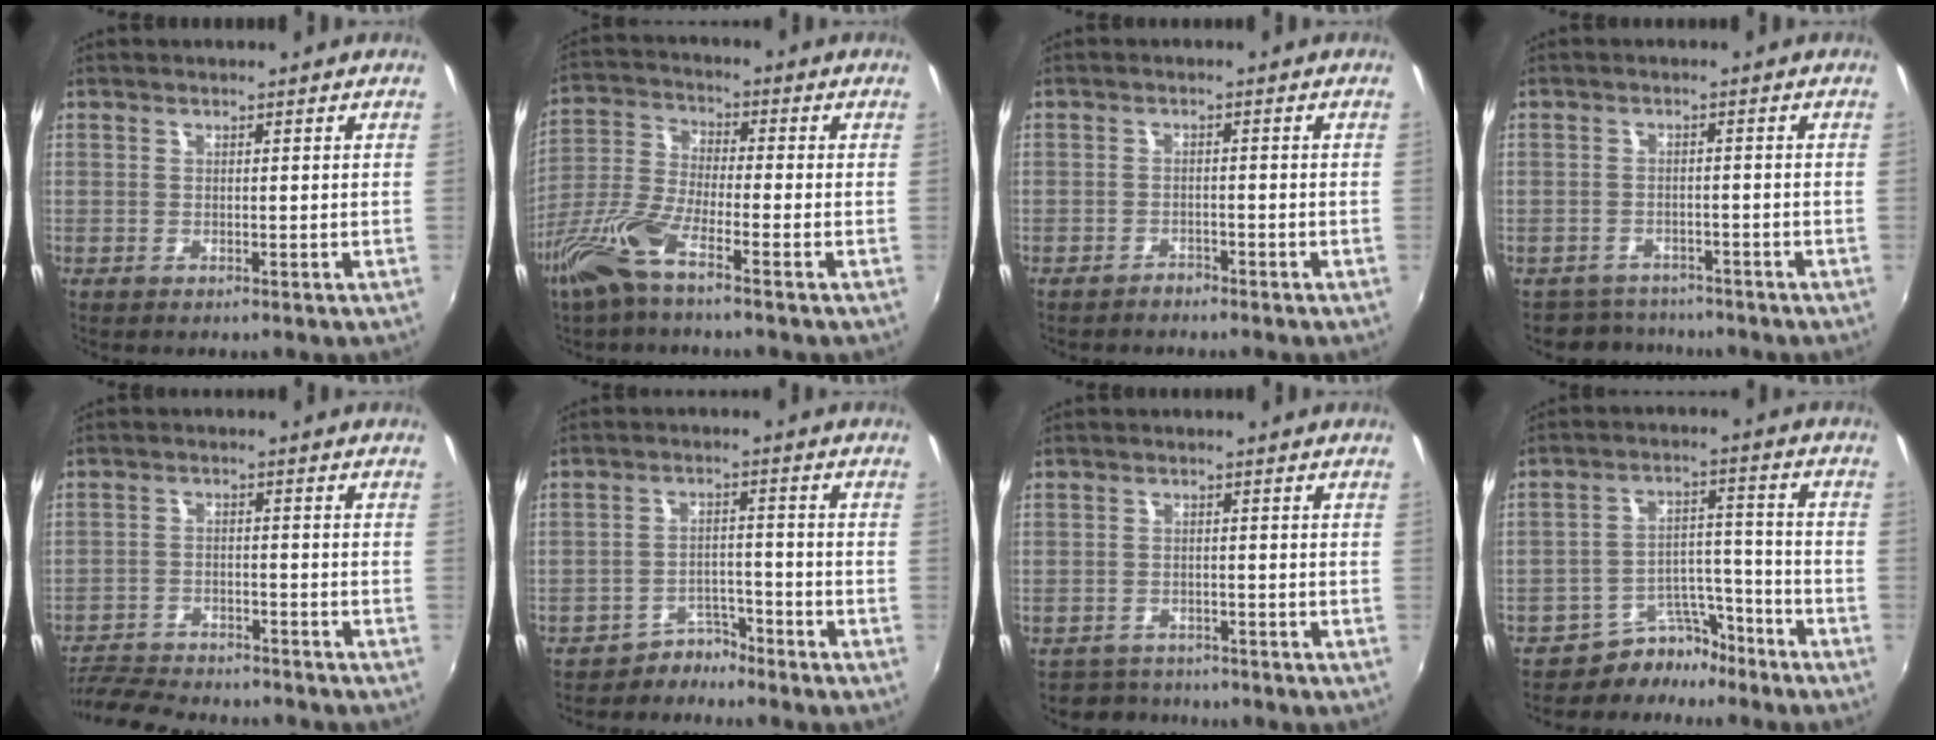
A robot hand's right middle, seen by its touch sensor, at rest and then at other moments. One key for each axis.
{"total": 10.1, "fx": -6.3, "fy": 1.8, "fz": 7.8, "tx": -0.176, "ty": -0.011, "tz": -0.130}
{"total": 2.1, "fx": -2.0, "fy": 0.8, "fz": 0.1, "tx": -0.009, "ty": -0.002, "tz": -0.033}
{"total": 5.3, "fx": -4.6, "fy": 2.7, "fz": -0.2, "tx": -0.011, "ty": 0.011, "tz": -0.076}
{"total": 14.2, "fx": -12.7, "fy": 3.7, "fz": 5.2, "tx": -0.124, "ty": -0.012, "tz": -0.199}
{"total": 4.3, "fx": -4.0, "fy": 1.8, "fz": -0.1, "tx": 0.000, "ty": 0.012, "tz": -0.066}
{"total": 4.3, "fx": -3.6, "fy": 2.2, "fz": -0.4, "tx": -0.005, "ty": 0.010, "tz": -0.063}
{"total": 8.3, "fx": -7.2, "fy": 4.1, "fz": 0.8, "tx": -0.012, "ty": 0.043, "tz": -0.113}